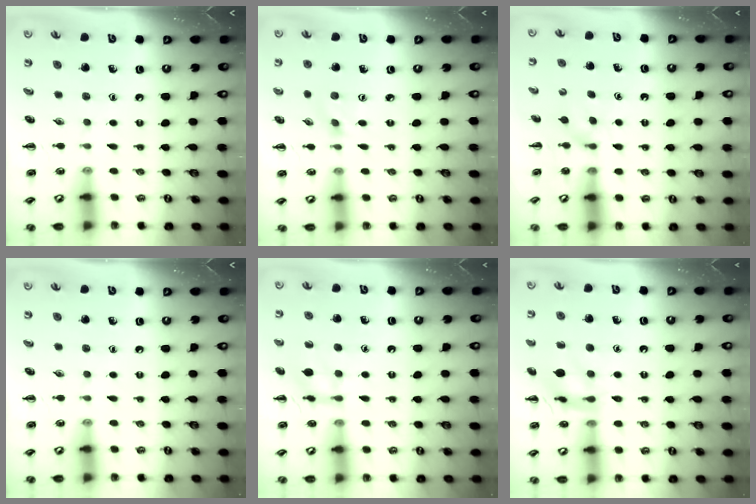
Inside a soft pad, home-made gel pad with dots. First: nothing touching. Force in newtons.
{"total": 1.1, "press": 1.0, "slide": 0.5}
{"total": 3.4, "press": 3.1, "slide": 1.2}
{"total": 0.0}
{"total": 11.2, "press": 11.2, "slide": 0.8}
{"total": 12.6, "press": 12.6, "slide": 1.3}